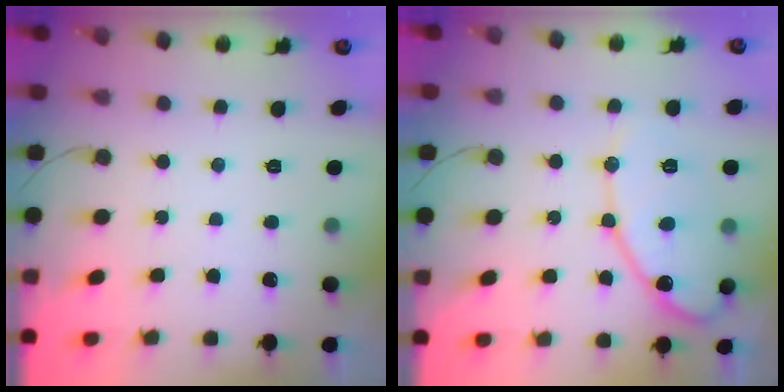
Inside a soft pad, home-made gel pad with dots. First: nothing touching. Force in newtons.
{"total": 14.6, "press": 14.6, "slide": 1.1}